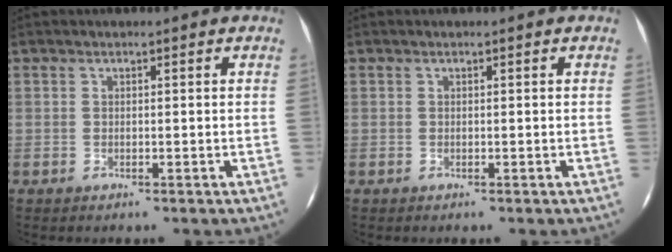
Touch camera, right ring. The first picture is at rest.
{"total": 0.0}